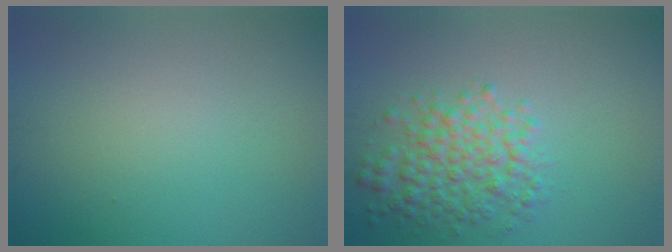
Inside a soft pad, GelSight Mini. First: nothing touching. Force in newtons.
{"total": 4.5, "press": 4.5, "slide": 0.1}